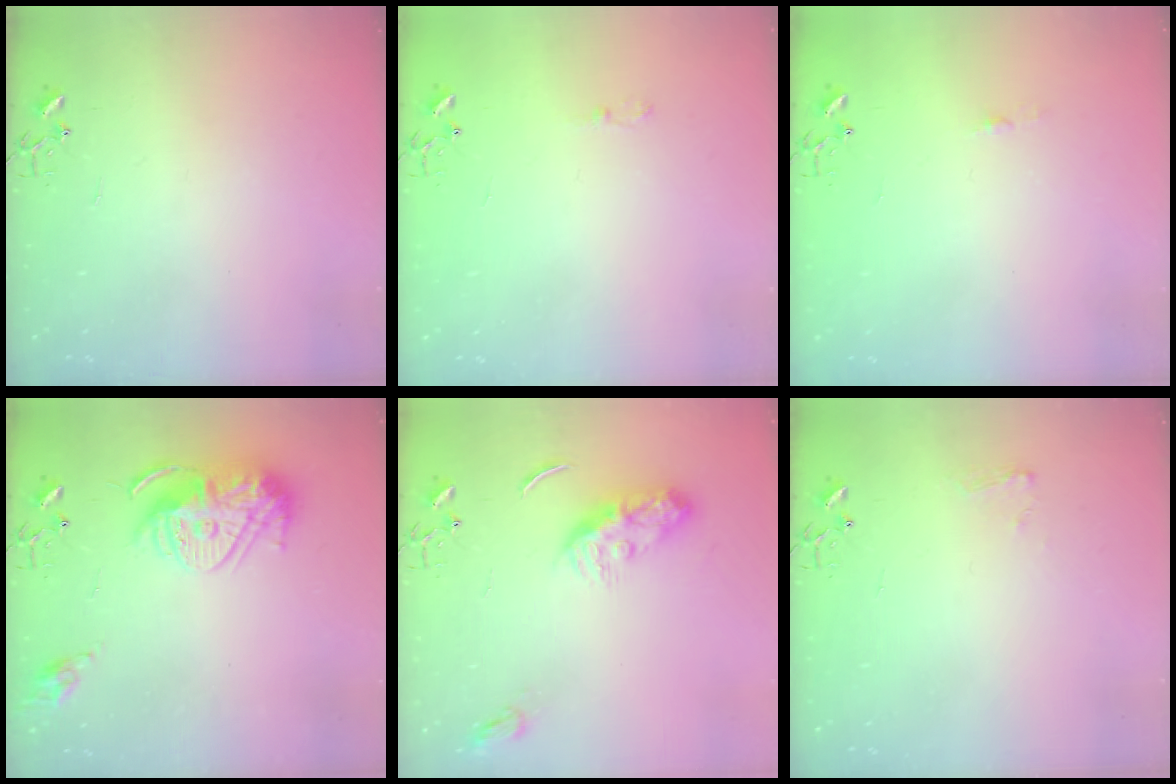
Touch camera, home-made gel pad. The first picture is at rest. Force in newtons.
{"total": 4.1, "press": 4.1, "slide": 0.5}
{"total": 3.5, "press": 3.5, "slide": 0.5}
{"total": 15.1, "press": 15.0, "slide": 1.2}
{"total": 10.8, "press": 10.8, "slide": 0.2}
{"total": 5.9, "press": 5.9, "slide": 0.7}